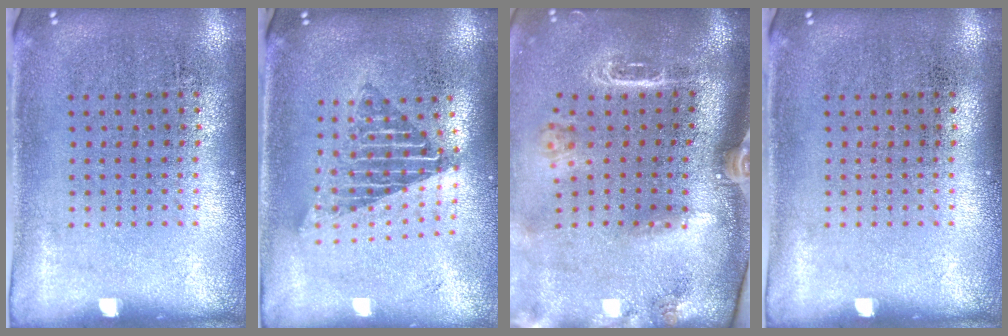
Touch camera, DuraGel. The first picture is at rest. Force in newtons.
{"total": 1.7, "press": 1.4, "slide": 1.0}
{"total": 2.6, "press": 2.0, "slide": 1.7}
{"total": 0.0}